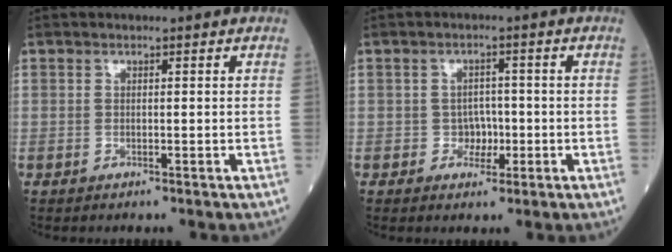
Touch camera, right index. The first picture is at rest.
{"total": 2.8, "force": [-0.7, 2.4, 1.2], "torque": [-0.006, 0.009, -0.009]}